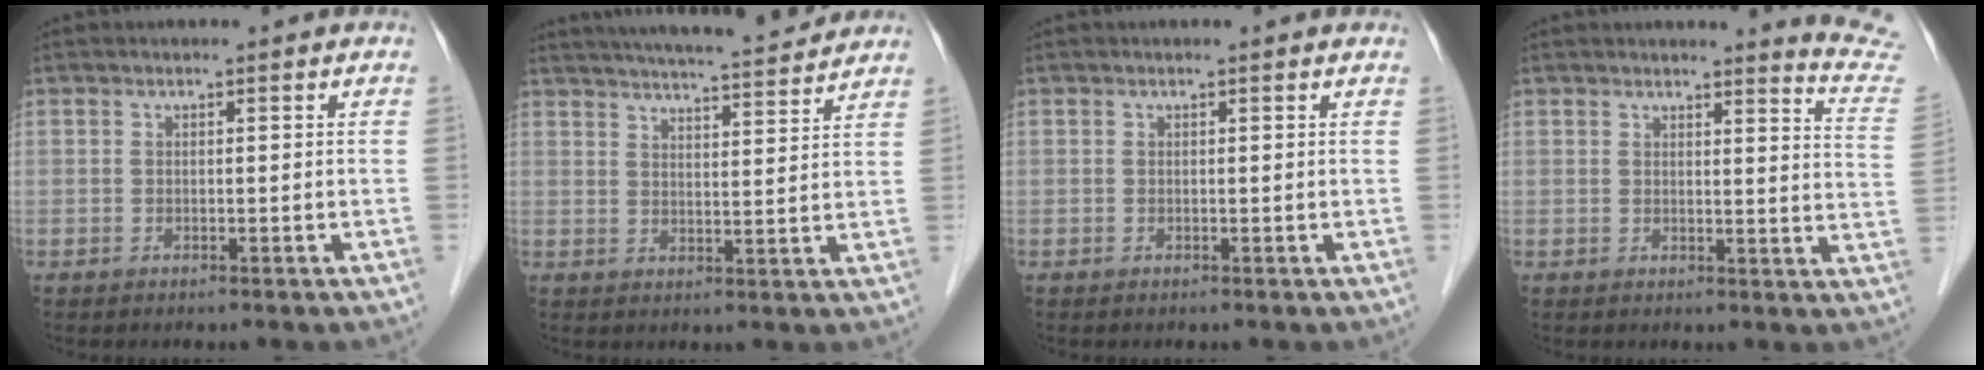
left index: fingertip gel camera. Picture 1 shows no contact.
{"total": 15.1, "force": [13.9, 1.1, 5.8], "torque": [-0.096, 0.012, 0.193]}
{"total": 1.0, "force": [0.9, 0.3, 0.2], "torque": [-0.013, 0.007, 0.006]}
{"total": 8.9, "force": [8.8, -1.1, 0.3], "torque": [-0.001, -0.098, 0.075]}